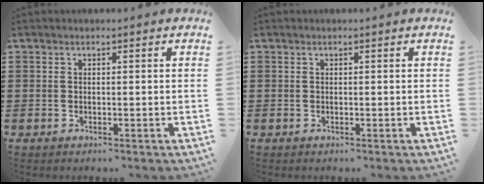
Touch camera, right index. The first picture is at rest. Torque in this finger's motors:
{"motor_torque": [0.00, 0.00, 0.00, 0.00]}